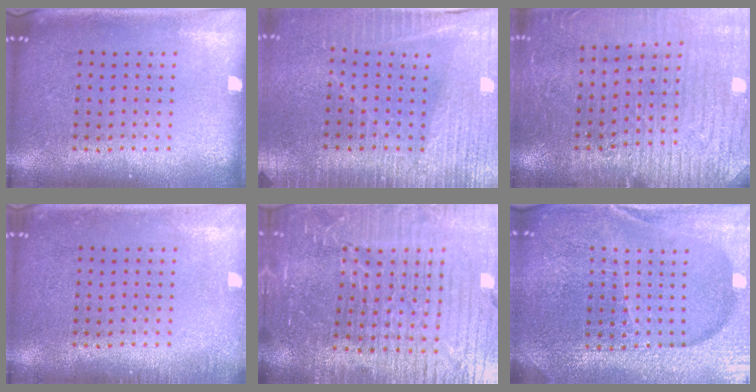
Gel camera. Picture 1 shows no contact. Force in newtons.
{"total": 3.5, "press": 3.3, "slide": 1.3}
{"total": 3.1, "press": 3.1, "slide": 0.4}
{"total": 1.1, "press": 1.0, "slide": 0.2}
{"total": 7.0, "press": 6.1, "slide": 3.5}
{"total": 5.5, "press": 5.0, "slide": 2.5}